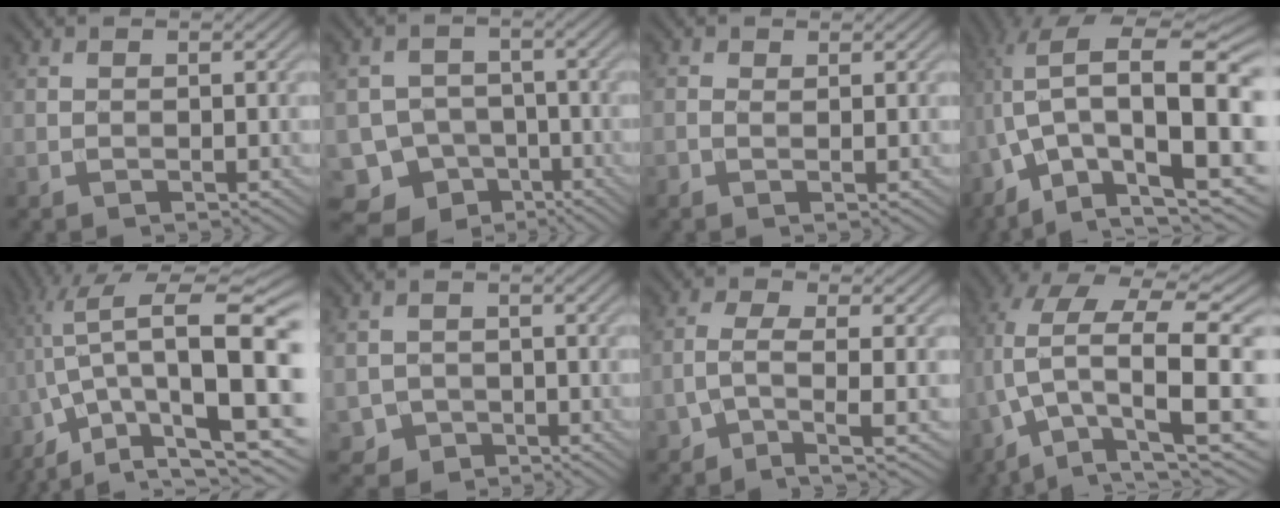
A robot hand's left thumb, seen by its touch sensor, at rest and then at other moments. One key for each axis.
{"total": 9.5, "fx": -5.7, "fy": 7.4, "fz": 2.1, "tx": -0.053, "ty": -0.017, "tz": -0.102}
{"total": 0.7, "fx": 0.2, "fy": 0.3, "fz": 0.6, "tx": -0.016, "ty": -0.001, "tz": 0.002}
{"total": 17.5, "fx": -0.4, "fy": 8.6, "fz": 15.3, "tx": -0.295, "ty": -0.019, "tz": 0.014}
{"total": 17.1, "fx": 0.1, "fy": 6.9, "fz": 15.6, "tx": -0.285, "ty": -0.013, "tz": 0.012}
{"total": 2.5, "fx": -1.2, "fy": 2.1, "fz": 0.5, "tx": -0.005, "ty": -0.006, "tz": -0.024}
{"total": 4.4, "fx": -1.5, "fy": 1.4, "fz": 3.9, "tx": -0.087, "ty": 0.002, "tz": -0.036}
{"total": 14.8, "fx": 0.8, "fy": 7.1, "fz": 12.9, "tx": -0.270, "ty": -0.018, "tz": 0.040}